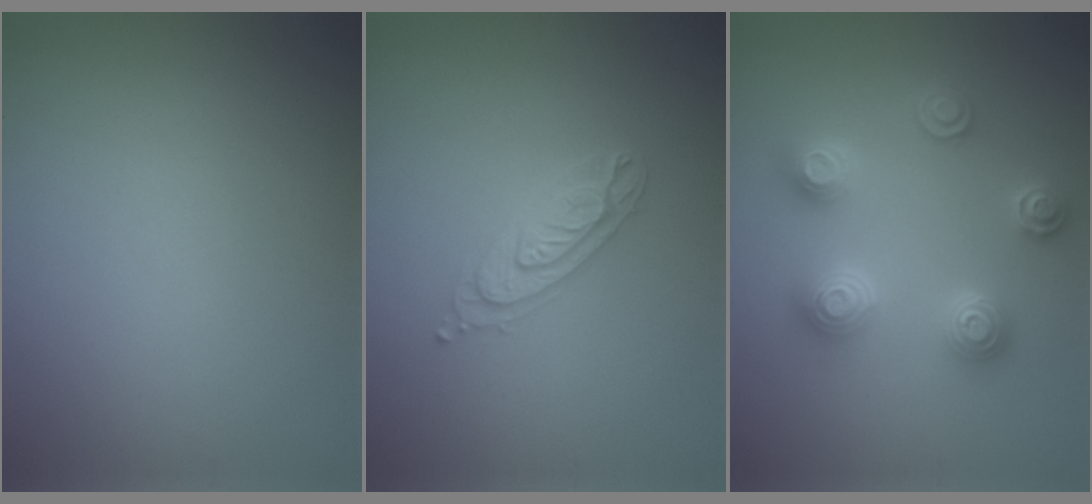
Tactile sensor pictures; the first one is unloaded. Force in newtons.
{"total": 2.3, "press": 2.2, "slide": 0.5}
{"total": 4.4, "press": 4.4, "slide": 0.6}